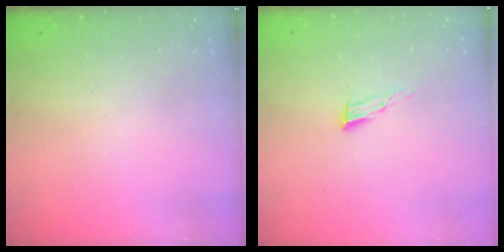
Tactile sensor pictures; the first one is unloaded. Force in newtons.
{"total": 6.9, "press": 6.8, "slide": 1.2}